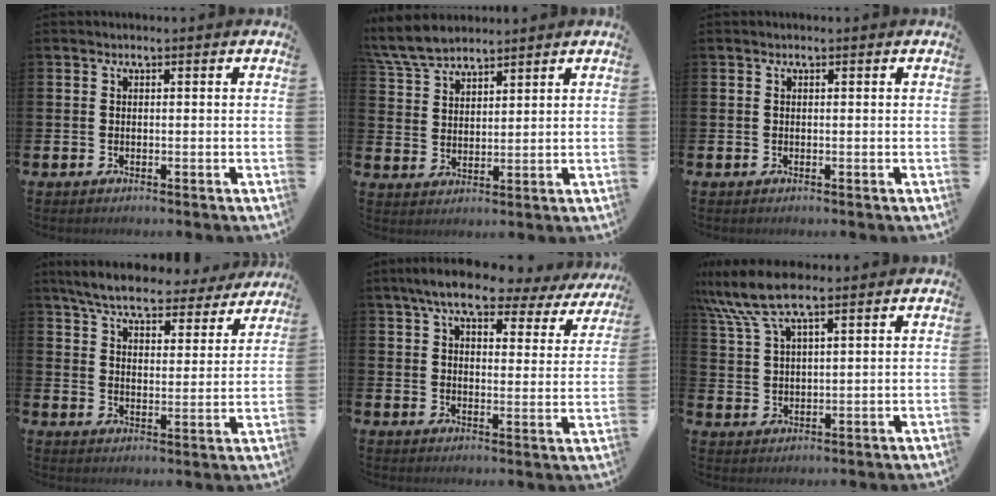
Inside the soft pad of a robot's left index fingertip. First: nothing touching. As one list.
[{"total": 6.7, "force": [6.3, 1.5, 1.9], "torque": [-0.060, -0.017, 0.118]}, {"total": 0.0}, {"total": 7.3, "force": [6.7, 1.3, 2.5], "torque": [-0.070, -0.036, 0.115]}, {"total": 7.8, "force": [6.6, 1.9, 3.7], "torque": [-0.081, -0.030, 0.110]}, {"total": 8.4, "force": [6.6, 2.2, 4.7], "torque": [-0.112, -0.012, 0.121]}]